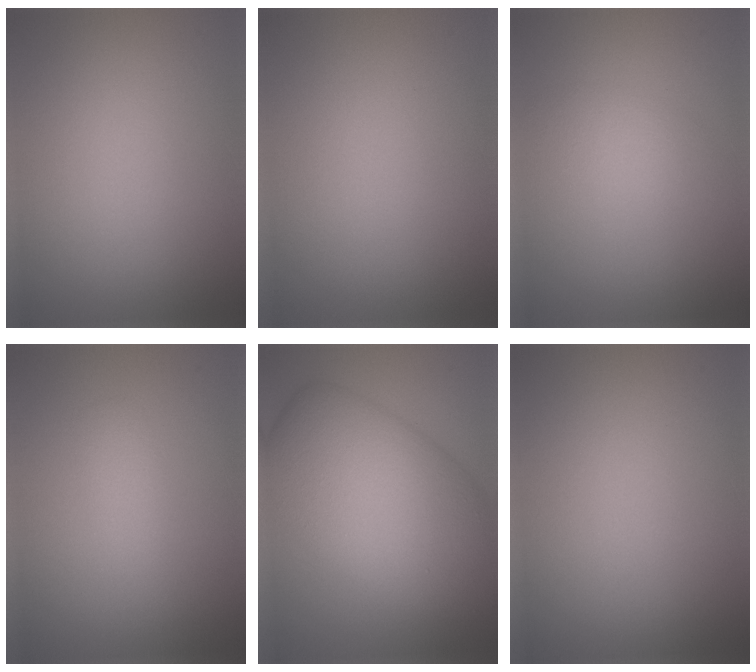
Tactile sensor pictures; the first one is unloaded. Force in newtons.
{"total": 0.0}
{"total": 1.6, "press": 1.6, "slide": 0.1}
{"total": 1.2, "press": 1.2, "slide": 0.1}
{"total": 11.8, "press": 11.8, "slide": 0.2}
{"total": 0.0}